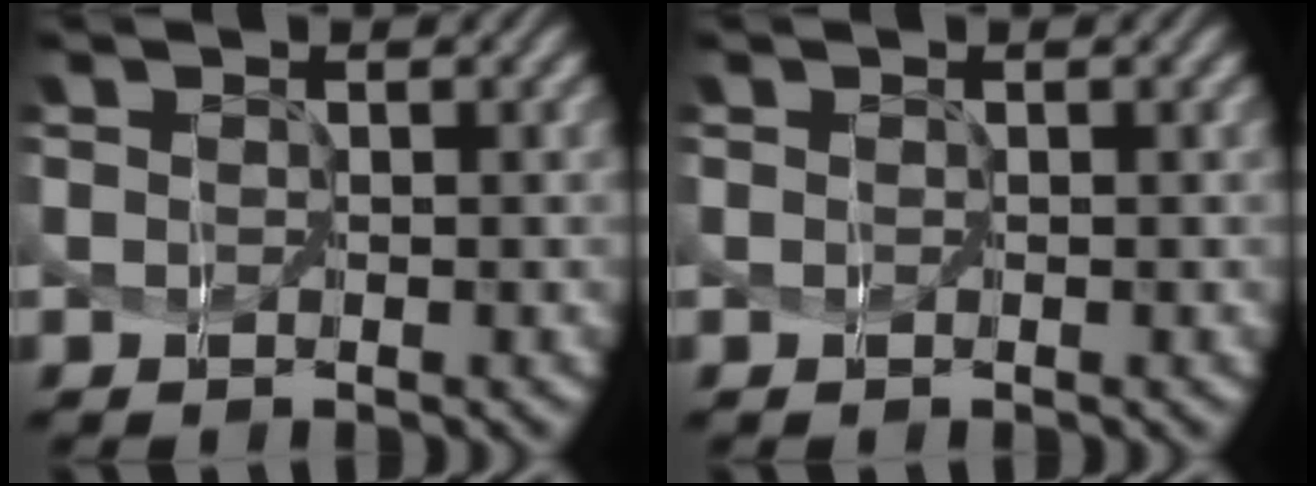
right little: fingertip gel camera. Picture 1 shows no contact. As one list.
[{"total": 0.0}]